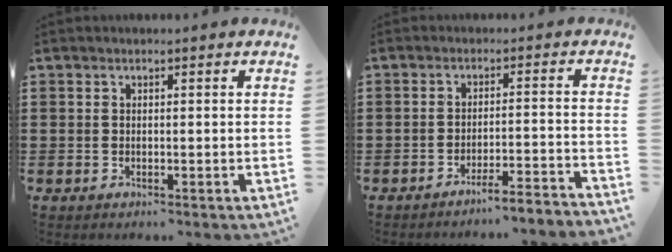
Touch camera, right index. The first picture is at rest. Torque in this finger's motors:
{"motor_torque": [0.53, 0.16, 0.00, 0.00]}